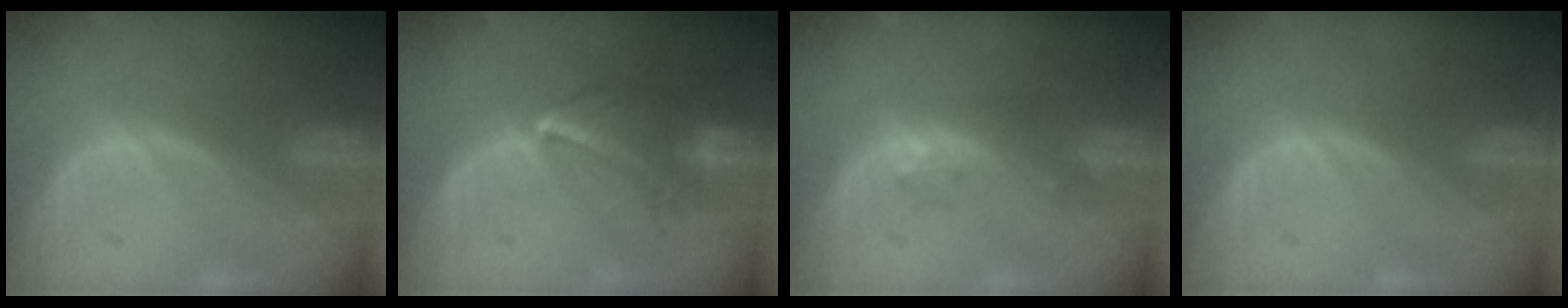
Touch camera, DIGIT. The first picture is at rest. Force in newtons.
{"total": 7.1, "press": 6.4, "slide": 3.1}
{"total": 2.3, "press": 2.2, "slide": 0.3}
{"total": 0.0}